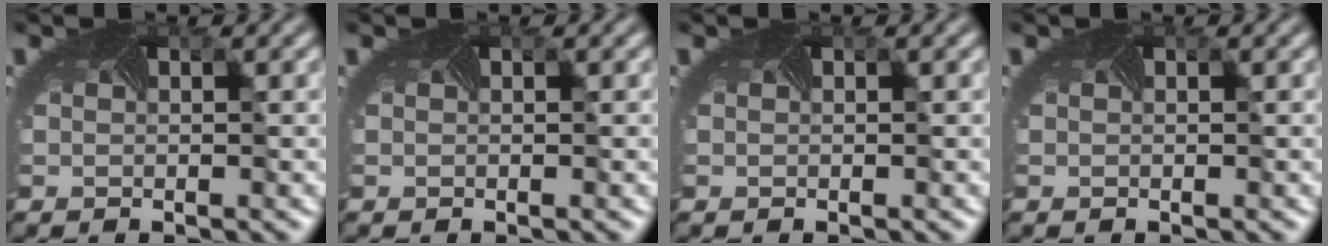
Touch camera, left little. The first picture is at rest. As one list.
[{"total": 0.0}, {"total": 0.0}, {"total": 0.0}]